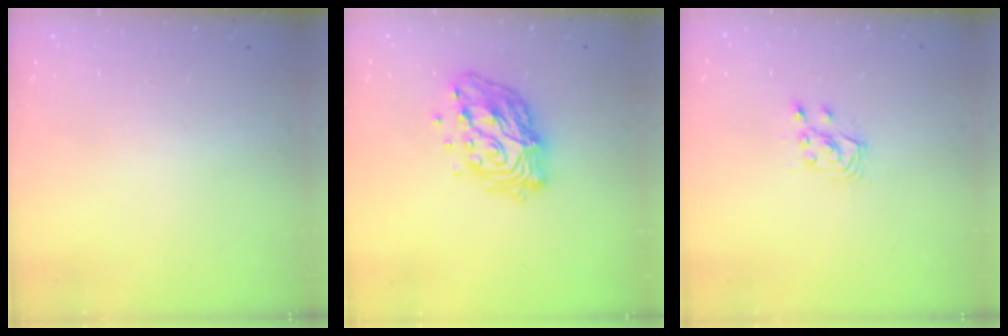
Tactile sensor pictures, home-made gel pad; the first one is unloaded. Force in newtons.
{"total": 18.0, "press": 17.9, "slide": 1.6}
{"total": 2.9, "press": 2.9, "slide": 0.2}